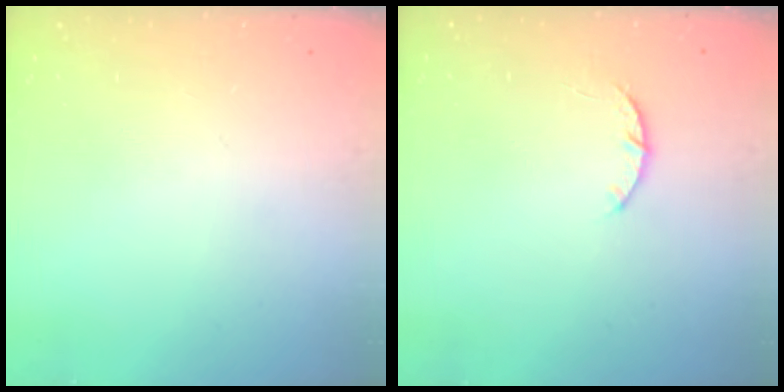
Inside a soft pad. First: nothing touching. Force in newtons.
{"total": 3.0, "press": 2.9, "slide": 0.5}